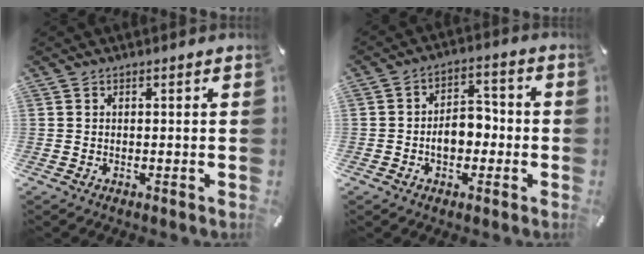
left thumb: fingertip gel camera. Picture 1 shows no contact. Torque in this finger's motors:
{"motor_torque": [1.45, 1.24, 0.80, -0.28, 0.20]}